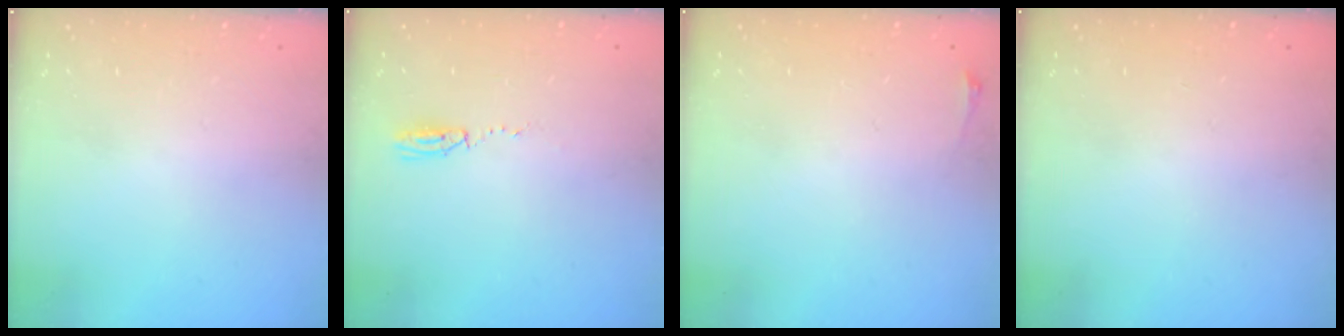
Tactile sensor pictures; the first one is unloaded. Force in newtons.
{"total": 3.5, "press": 2.8, "slide": 2.2}
{"total": 2.8, "press": 2.1, "slide": 1.9}
{"total": 0.0}